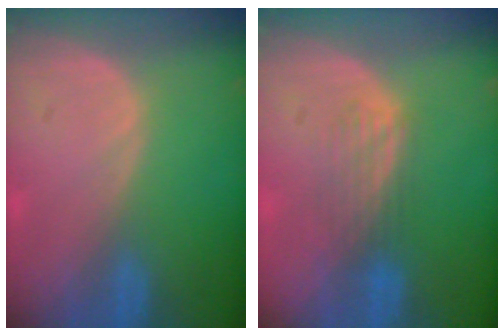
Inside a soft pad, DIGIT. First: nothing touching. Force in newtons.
{"total": 3.6, "press": 3.2, "slide": 1.7}